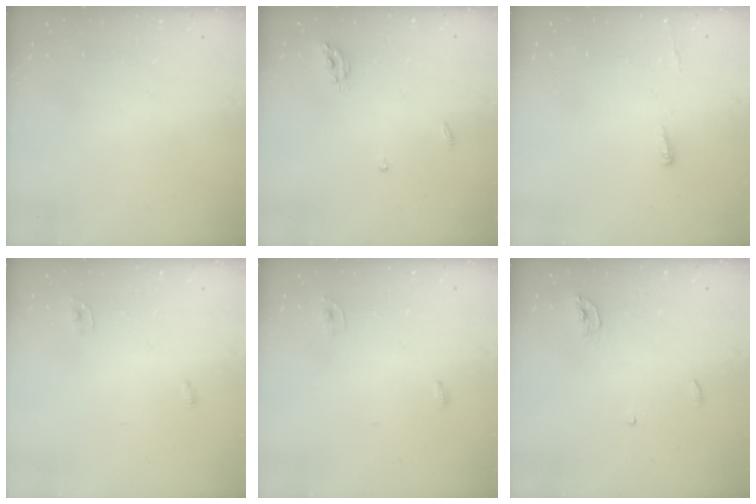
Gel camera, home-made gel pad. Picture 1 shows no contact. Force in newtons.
{"total": 5.2, "press": 5.2, "slide": 0.4}
{"total": 3.7, "press": 3.5, "slide": 1.2}
{"total": 2.4, "press": 2.4, "slide": 0.2}
{"total": 2.8, "press": 2.8, "slide": 0.1}
{"total": 3.7, "press": 3.6, "slide": 0.3}